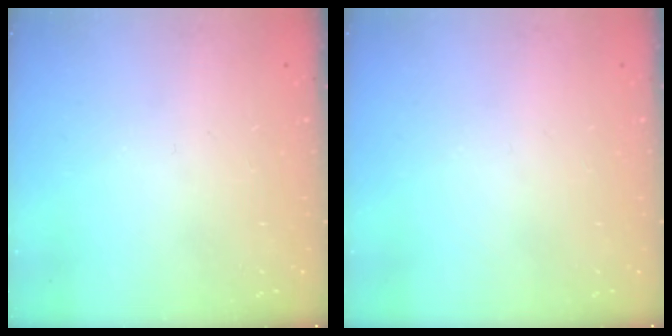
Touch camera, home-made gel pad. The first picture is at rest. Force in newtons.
{"total": 0.0}